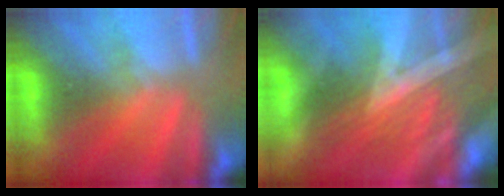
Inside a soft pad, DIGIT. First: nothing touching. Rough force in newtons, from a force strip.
{"total": 2.9}